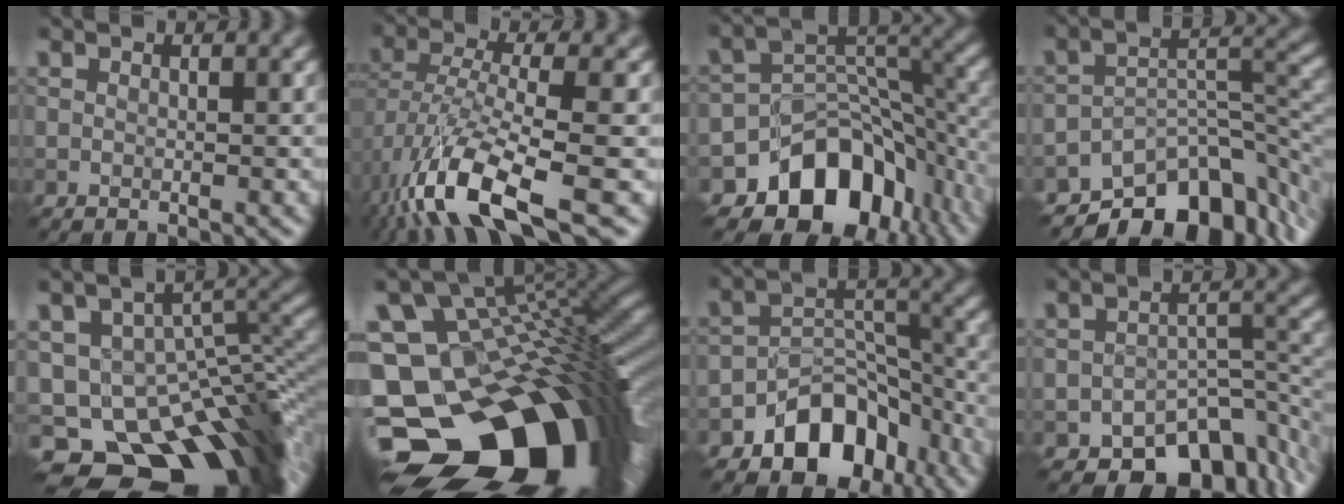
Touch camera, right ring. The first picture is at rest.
{"total": 10.2, "force": [-5.1, 3.3, 8.1], "torque": [-0.162, -0.002, -0.100]}
{"total": 11.4, "force": [-6.1, 7.8, 5.7], "torque": [-0.076, -0.008, -0.102]}
{"total": 9.9, "force": [-7.2, 4.8, 4.8], "torque": [-0.053, -0.013, -0.121]}
{"total": 15.2, "force": [-8.9, 7.3, 10.0], "torque": [-0.169, -0.013, -0.119]}
{"total": 19.9, "force": [-5.9, 13.0, 13.9], "torque": [-0.239, -0.038, -0.069]}
{"total": 8.1, "force": [-4.8, 5.3, 3.8], "torque": [-0.034, -0.005, -0.078]}
{"total": 9.1, "force": [-6.3, 4.8, 4.4], "torque": [-0.043, -0.017, -0.096]}